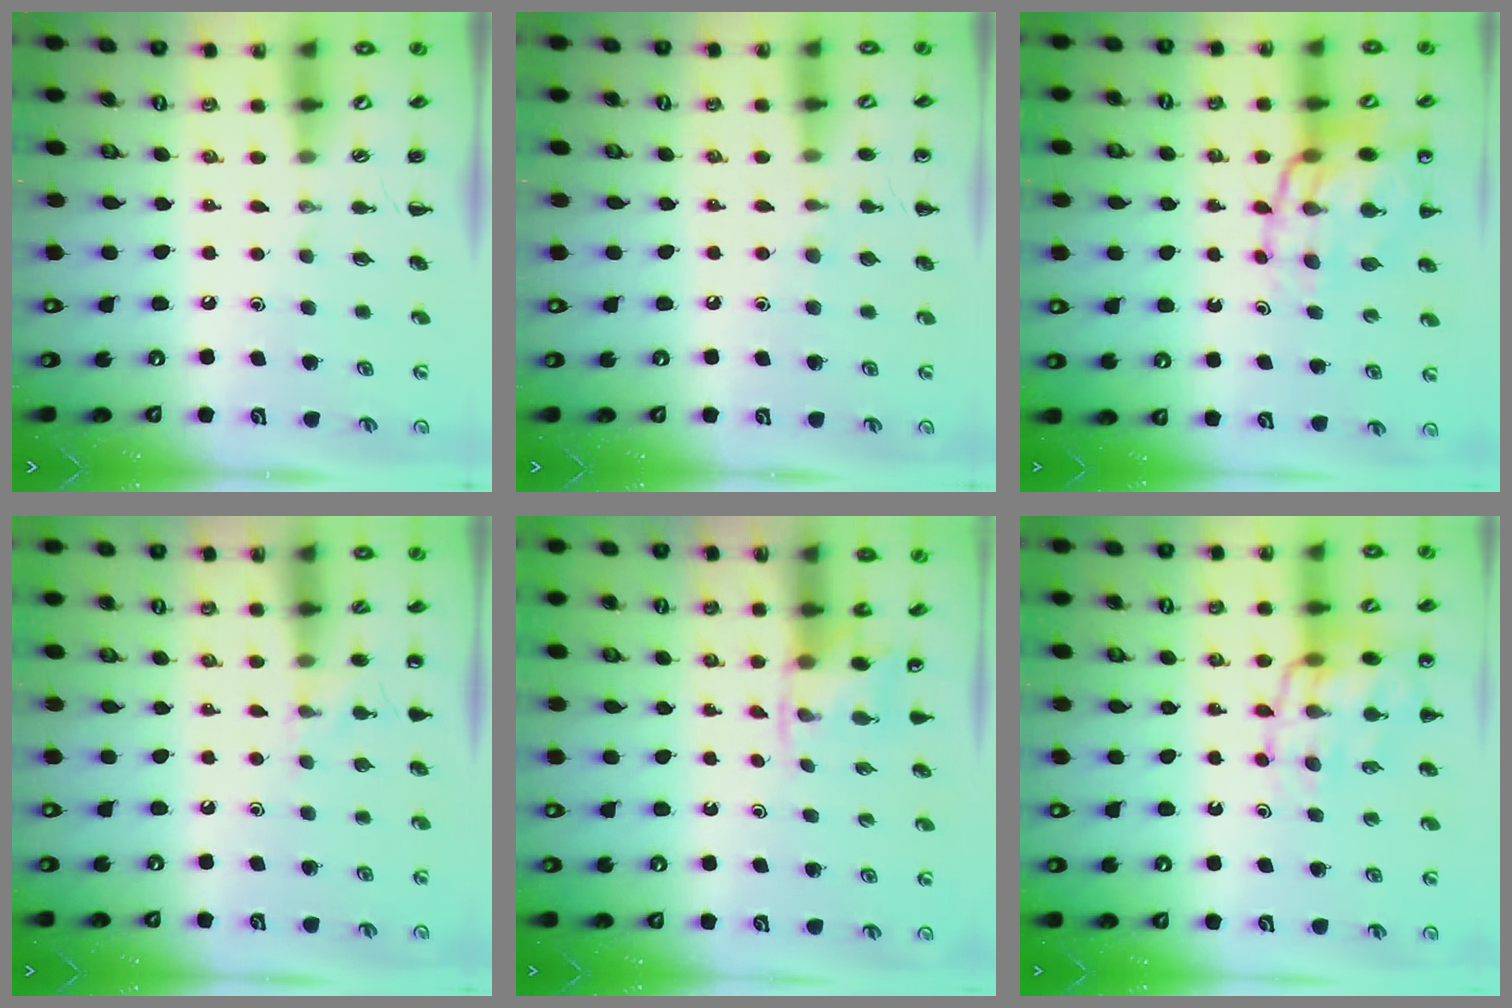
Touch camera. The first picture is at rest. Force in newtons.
{"total": 4.9, "press": 4.7, "slide": 1.5}
{"total": 14.7, "press": 14.3, "slide": 3.2}
{"total": 4.8, "press": 4.5, "slide": 1.4}
{"total": 2.6, "press": 2.5, "slide": 0.9}
{"total": 17.8, "press": 17.4, "slide": 3.5}